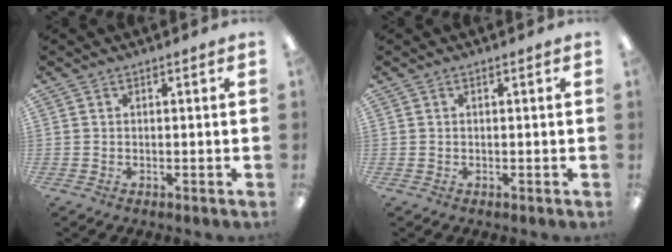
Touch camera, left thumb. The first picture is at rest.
{"total": 0.0}